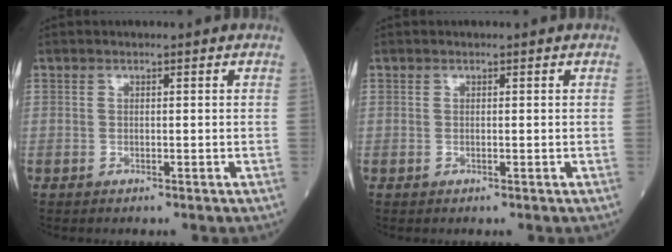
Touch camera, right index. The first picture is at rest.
{"total": 0.0}